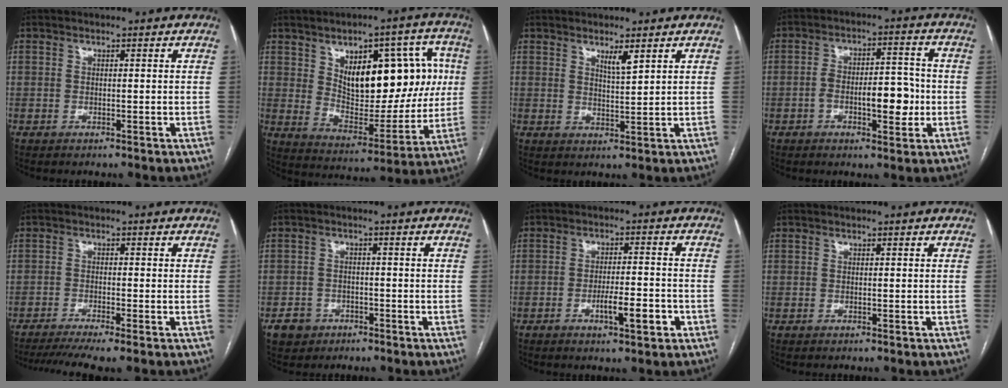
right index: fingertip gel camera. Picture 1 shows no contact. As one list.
[{"total": 17.7, "force": [4.3, 8.3, 15.1], "torque": [-0.203, 0.030, 0.078]}, {"total": 2.7, "force": [1.9, 0.1, 2.0], "torque": [-0.039, -0.009, 0.036]}, {"total": 8.2, "force": [-1.9, 3.0, 7.4], "torque": [-0.116, 0.020, -0.026]}, {"total": 6.8, "force": [-5.3, -0.1, 4.3], "torque": [-0.069, -0.010, -0.086]}, {"total": 3.8, "force": [-2.0, 3.2, 0.4], "torque": [-0.005, 0.011, -0.028]}, {"total": 6.0, "force": [-2.5, 1.0, 5.4], "torque": [-0.087, -0.002, -0.037]}, {"total": 0.0}]